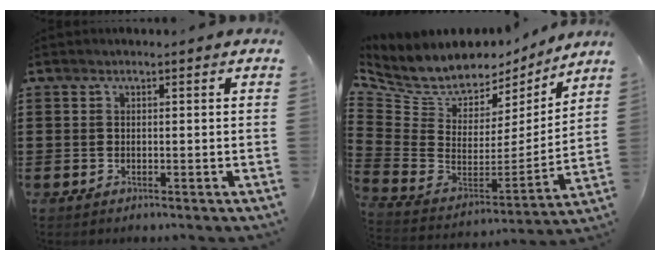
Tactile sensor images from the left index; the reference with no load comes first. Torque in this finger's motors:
{"motor_torque": [1.11, -1.03, 0.19, 0.02]}